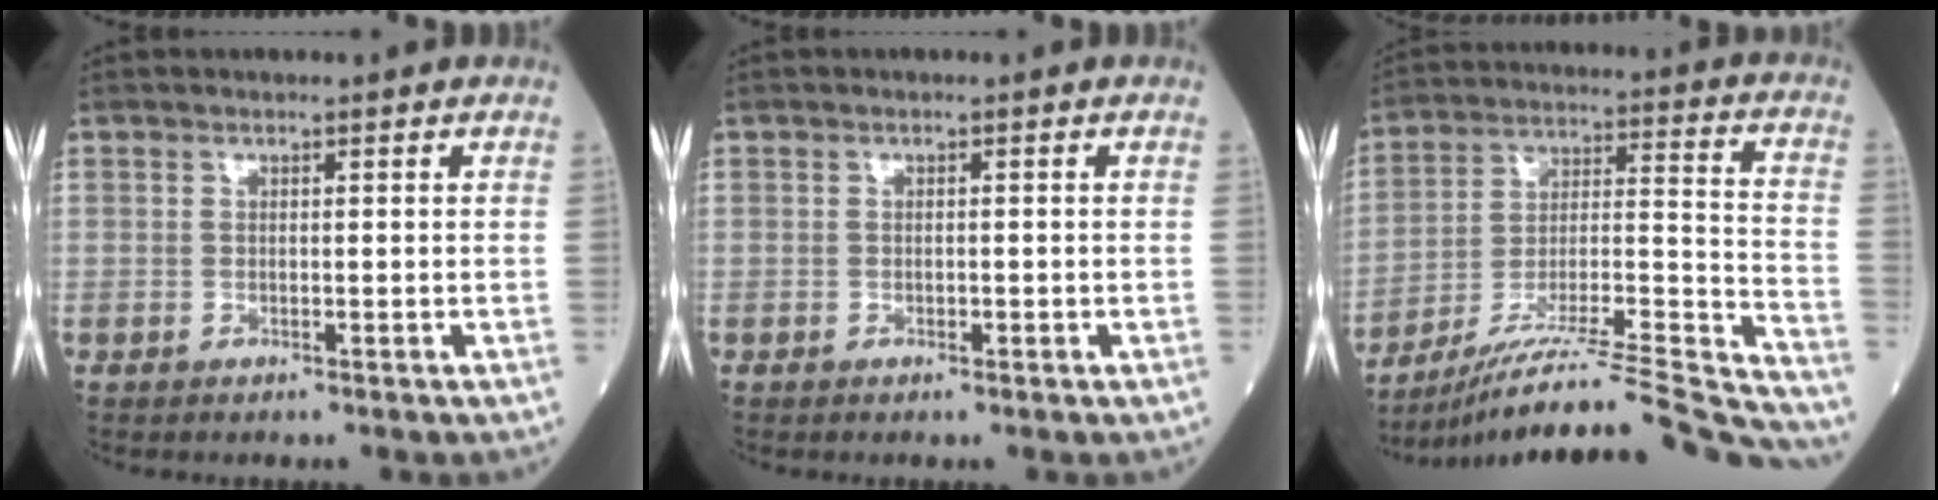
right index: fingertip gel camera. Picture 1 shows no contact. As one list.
[{"total": 0.7, "force": [-0.3, 0.3, 0.6], "torque": [-0.011, -0.001, -0.004]}, {"total": 29.1, "force": [-26.7, -0.3, 11.7], "torque": [-0.122, -0.015, -0.398]}]